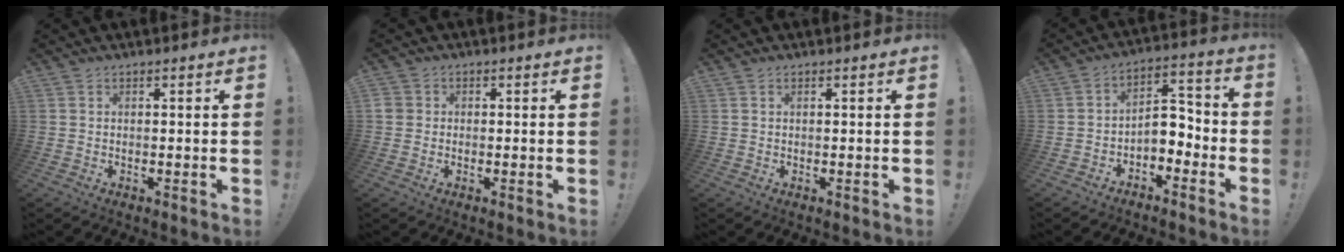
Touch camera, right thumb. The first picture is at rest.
{"total": 2.5, "force": [-0.2, 2.4, 0.8], "torque": [-0.019, 0.011, -0.001]}
{"total": 0.6, "force": [0.3, 0.1, 0.5], "torque": [-0.013, 0.003, 0.006]}
{"total": 6.7, "force": [-3.1, 5.1, 3.1], "torque": [-0.043, 0.019, -0.050]}